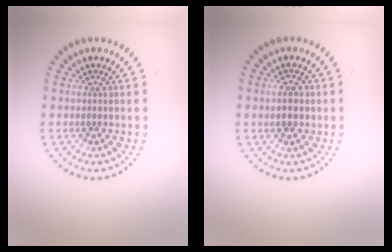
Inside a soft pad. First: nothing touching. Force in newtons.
{"total": 2.7, "press": 2.7, "slide": 0.2}